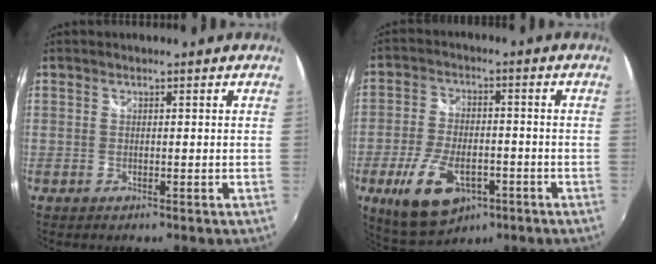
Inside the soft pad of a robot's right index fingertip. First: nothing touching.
{"total": 13.3, "force": [-5.8, 7.1, 9.6], "torque": [-0.206, -0.019, -0.093]}